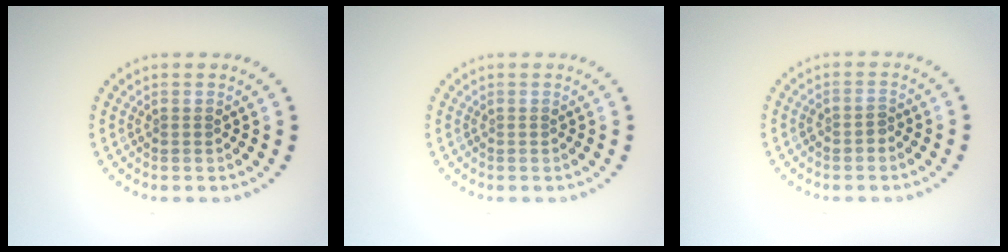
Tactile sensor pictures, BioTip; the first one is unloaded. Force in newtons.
{"total": 0.0}
{"total": 1.2, "press": 1.1, "slide": 0.4}